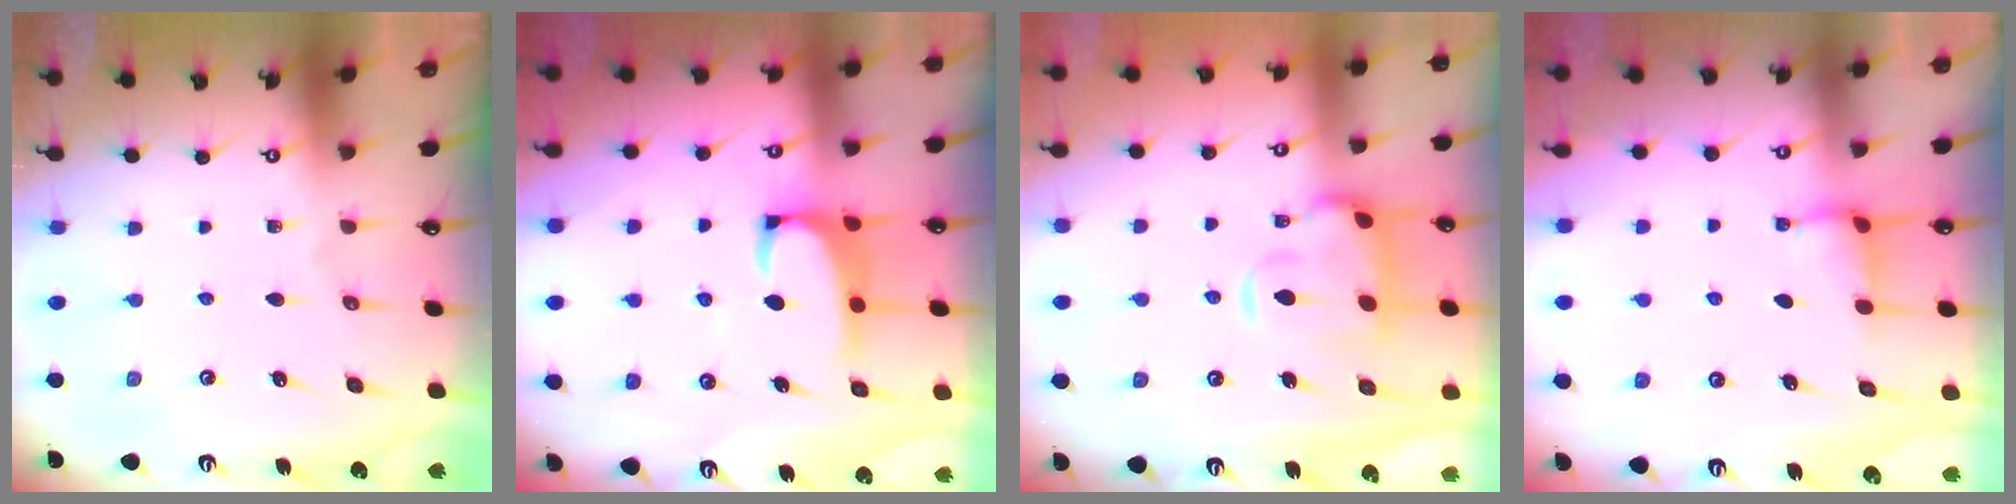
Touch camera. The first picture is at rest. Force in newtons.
{"total": 2.2, "press": 2.0, "slide": 0.9}
{"total": 6.2, "press": 6.0, "slide": 1.6}
{"total": 3.0, "press": 3.0, "slide": 0.3}